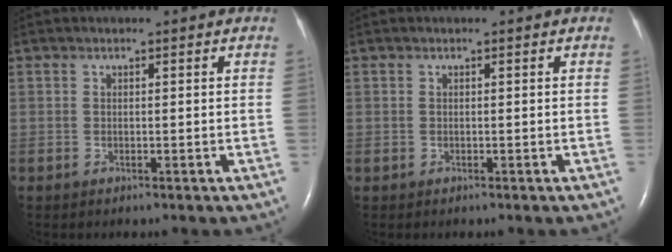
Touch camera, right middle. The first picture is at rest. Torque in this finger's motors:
{"motor_torque": [0.78, 0.11, 0.57, 0.02]}